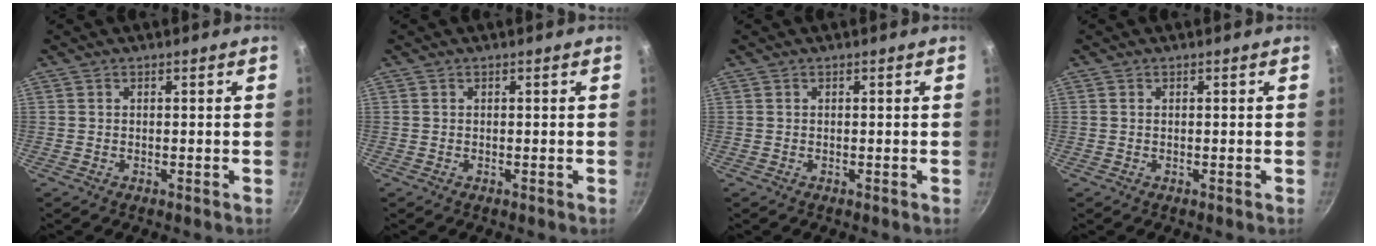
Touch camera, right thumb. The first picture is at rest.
{"total": 0.0}
{"total": 0.0}
{"total": 0.0}